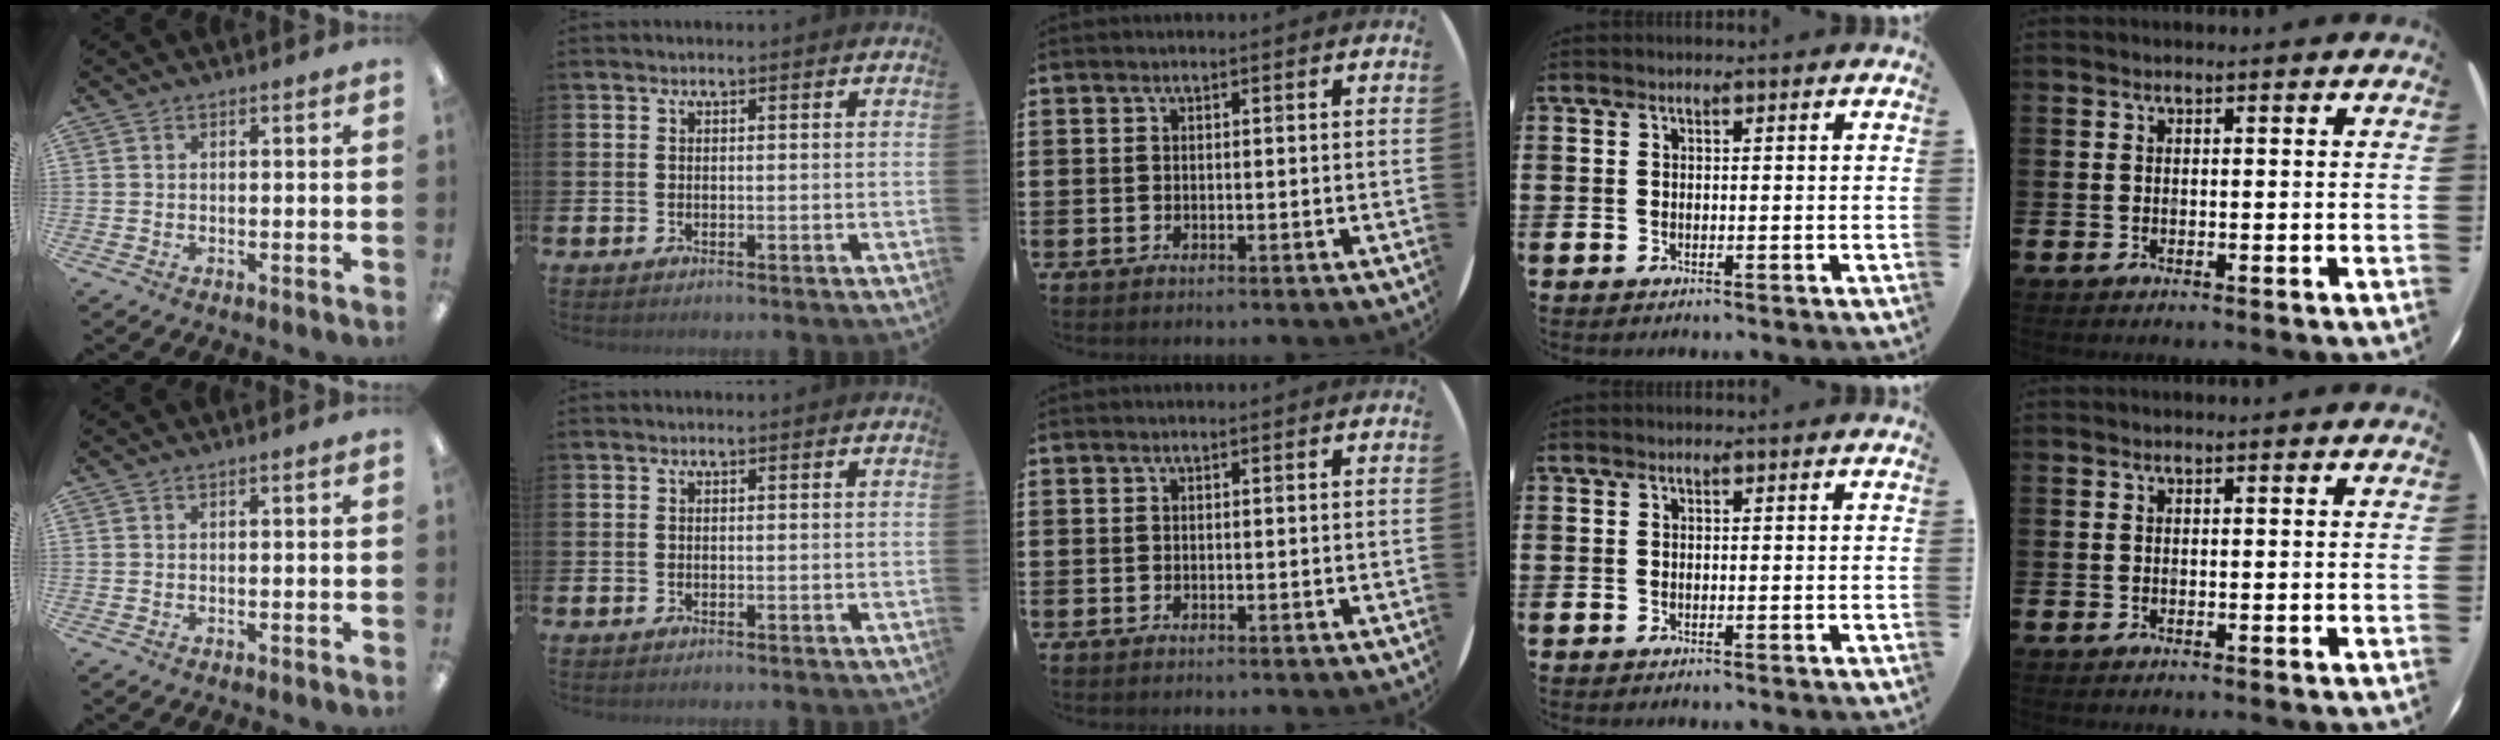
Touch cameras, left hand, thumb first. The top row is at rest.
{}